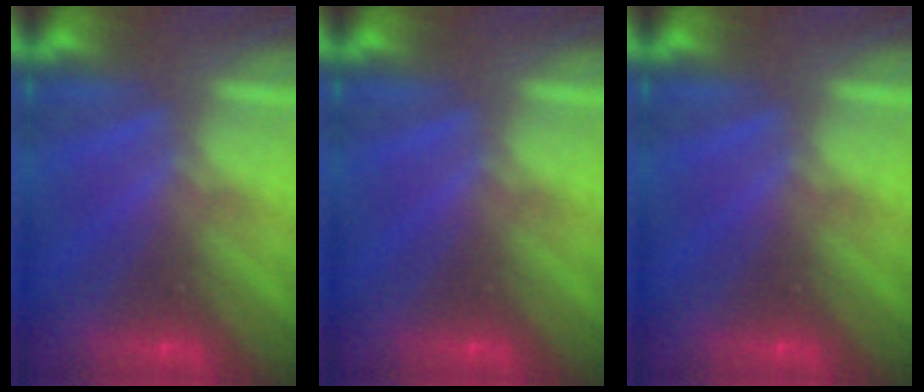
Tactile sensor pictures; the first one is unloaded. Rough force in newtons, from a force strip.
{"total": 0.0}
{"total": 0.0}